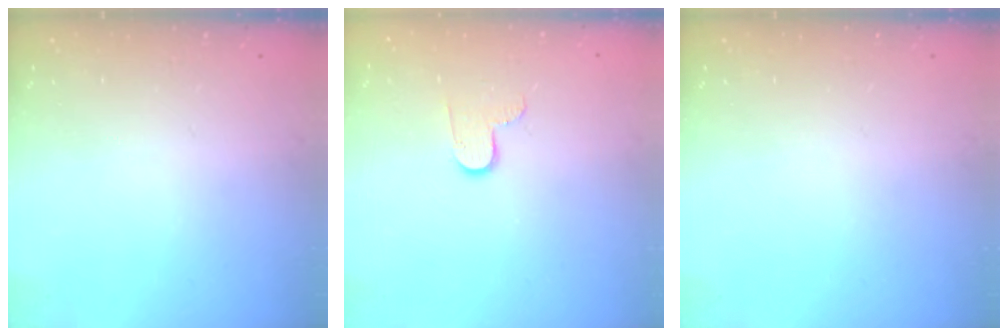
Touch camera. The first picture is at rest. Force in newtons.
{"total": 6.5, "press": 6.4, "slide": 0.6}
{"total": 0.0}